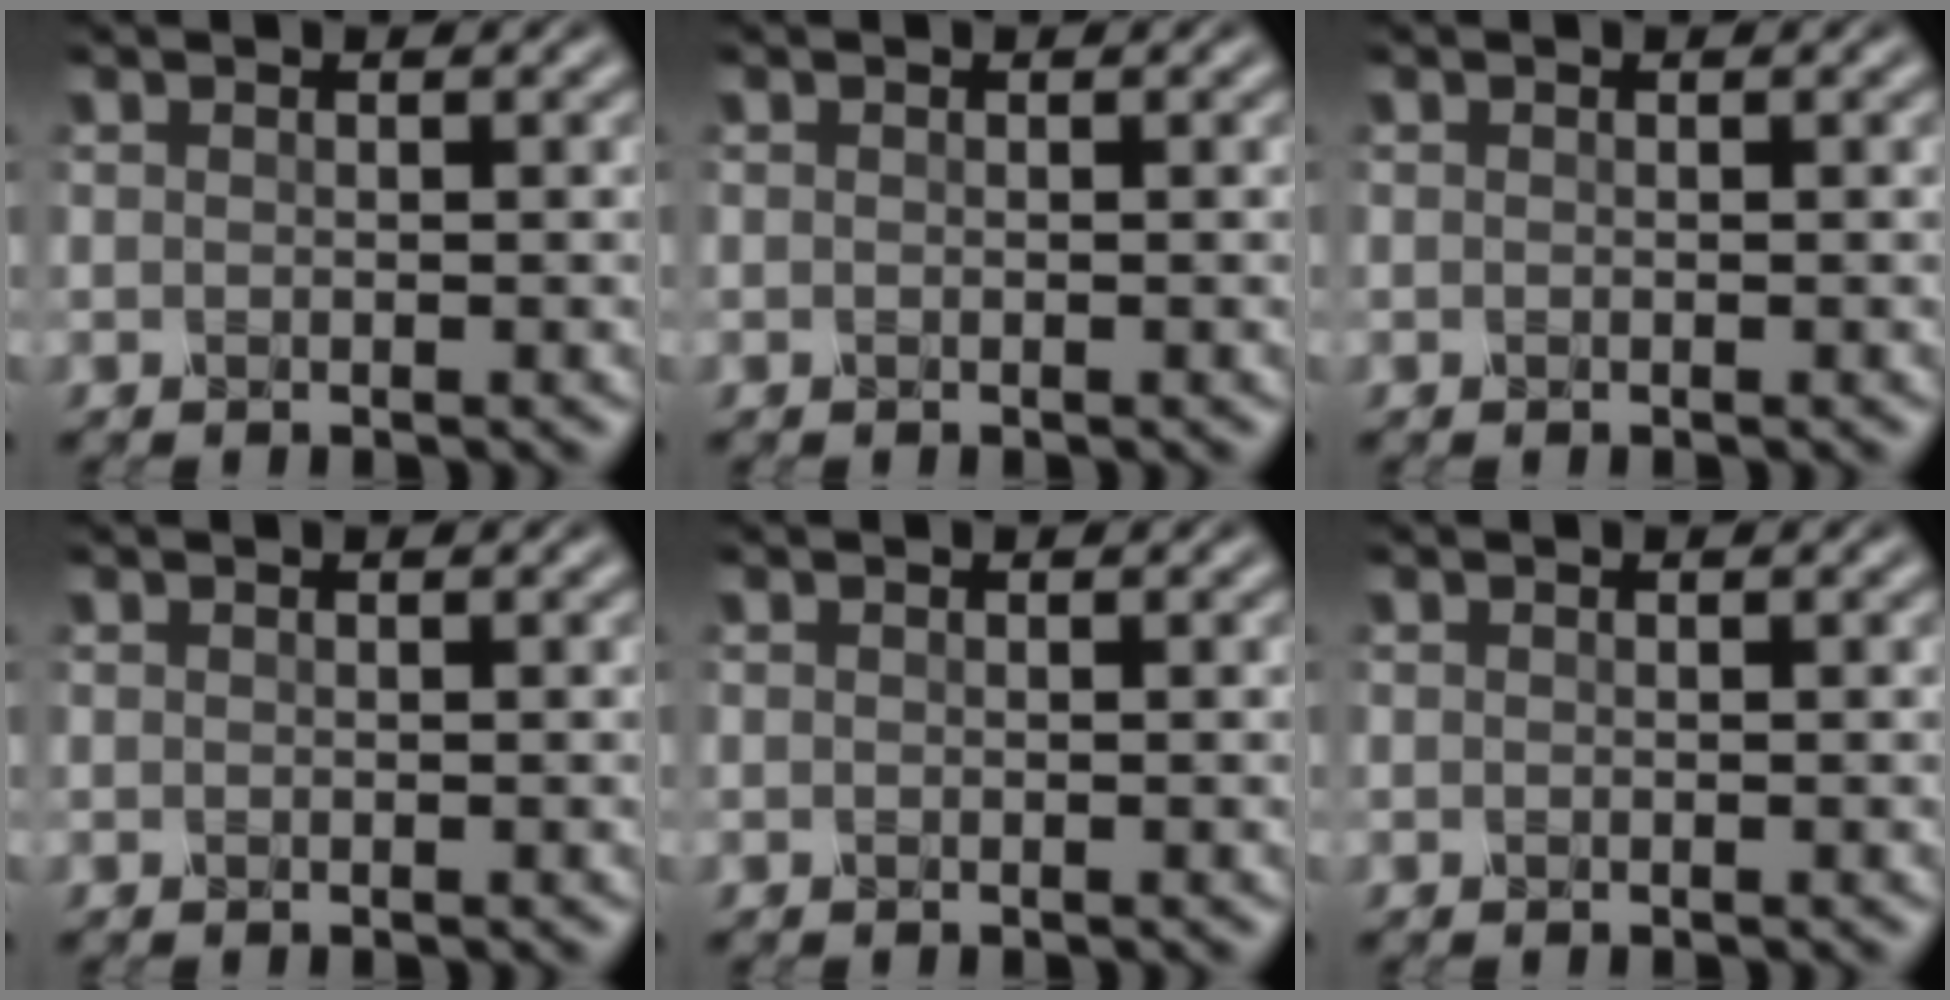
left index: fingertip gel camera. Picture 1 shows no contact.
{"total": 0.0}
{"total": 0.0}
{"total": 0.0}
{"total": 0.0}
{"total": 0.0}